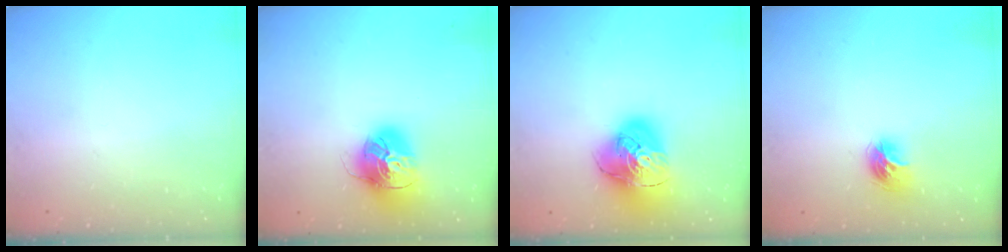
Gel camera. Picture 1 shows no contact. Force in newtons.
{"total": 16.8, "press": 16.7, "slide": 1.9}
{"total": 17.1, "press": 17.0, "slide": 2.1}
{"total": 9.5, "press": 9.5, "slide": 0.4}